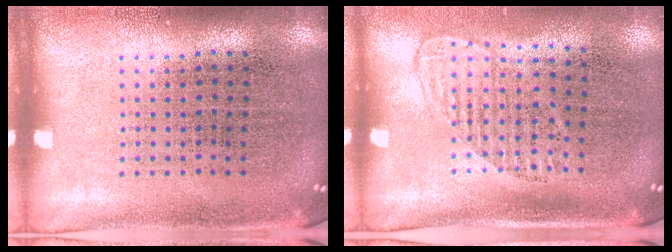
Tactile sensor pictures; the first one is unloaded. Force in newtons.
{"total": 1.4, "press": 1.2, "slide": 0.7}